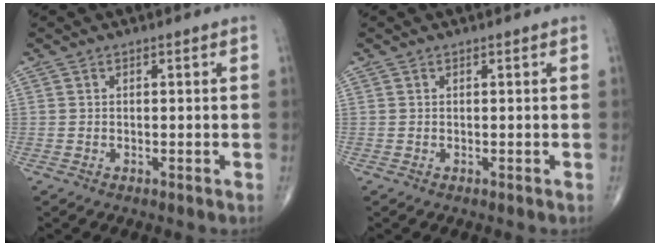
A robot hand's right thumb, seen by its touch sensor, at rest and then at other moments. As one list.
[{"total": 0.0}]